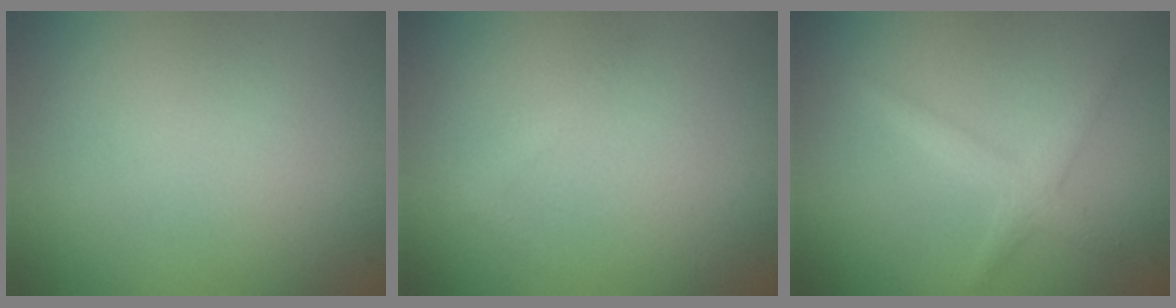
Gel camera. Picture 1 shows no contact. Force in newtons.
{"total": 0.9, "press": 0.9, "slide": 0.0}
{"total": 2.0, "press": 2.0, "slide": 0.1}